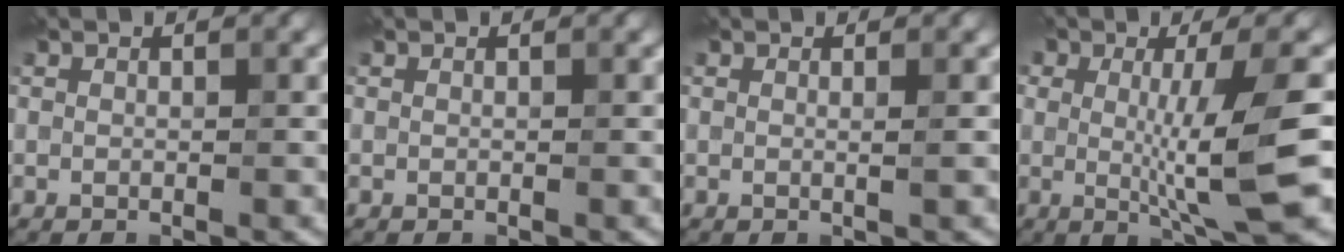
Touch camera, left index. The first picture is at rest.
{"total": 0.0}
{"total": 1.0, "force": [0.1, 0.3, 1.0], "torque": [-0.011, 0.000, -0.006]}
{"total": 7.4, "force": [0.0, 1.6, 7.3], "torque": [-0.113, -0.007, 0.000]}